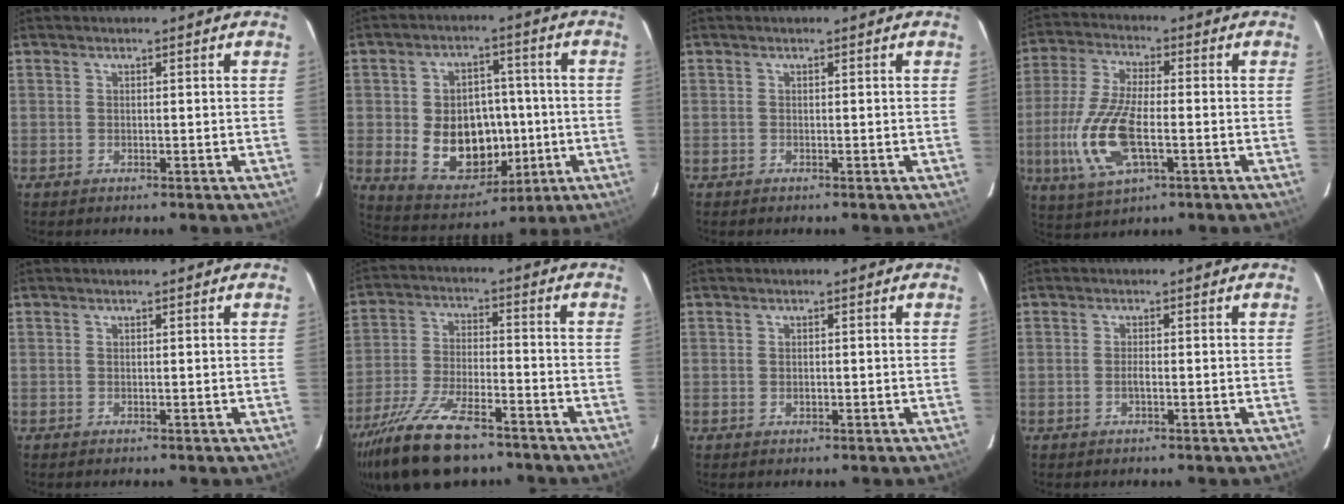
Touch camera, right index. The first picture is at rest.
{"total": 14.7, "force": [-2.1, 11.2, 9.3], "torque": [-0.190, 0.009, -0.005]}
{"total": 0.0}
{"total": 14.5, "force": [-3.6, 5.7, 12.9], "torque": [-0.282, -0.009, -0.069]}
{"total": 0.0}
{"total": 17.3, "force": [-13.0, 5.6, 9.9], "torque": [-0.212, -0.035, -0.232]}
{"total": 0.9, "force": [-0.1, 0.8, 0.4], "torque": [-0.006, 0.001, -0.001]}
{"total": 1.0, "force": [-0.5, 0.3, 0.8], "torque": [-0.017, 0.001, -0.009]}